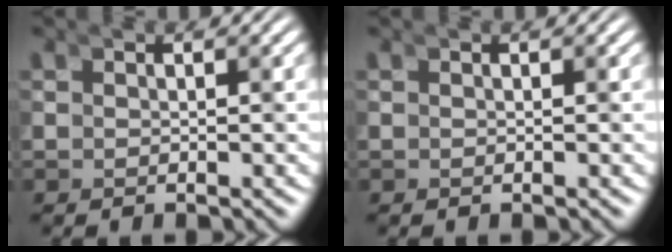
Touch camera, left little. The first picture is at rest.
{"total": 0.0}